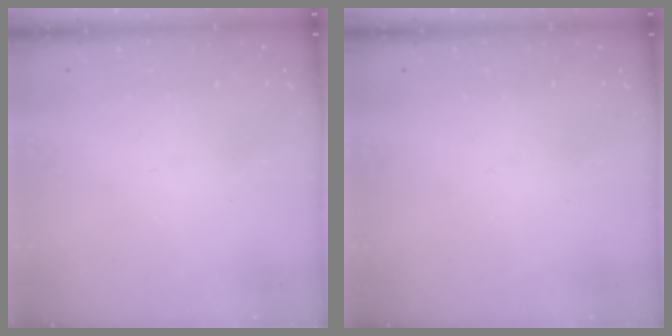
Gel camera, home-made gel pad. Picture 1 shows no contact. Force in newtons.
{"total": 0.0}